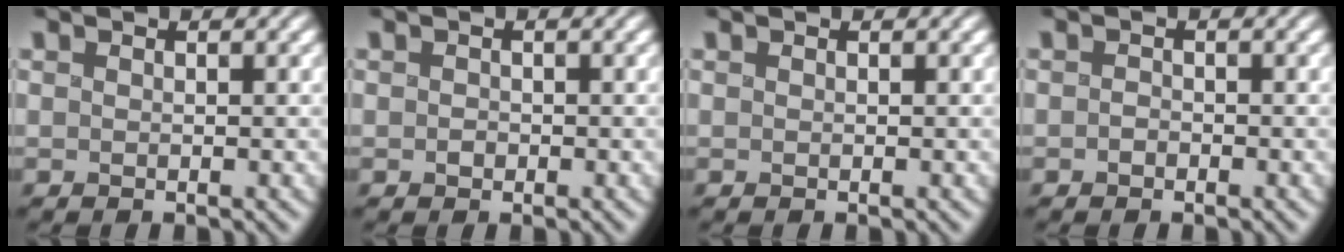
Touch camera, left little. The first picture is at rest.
{"total": 0.8, "force": [-0.4, 0.6, 0.3], "torque": [-0.008, -0.002, -0.011]}
{"total": 0.0}
{"total": 0.9, "force": [-0.7, 0.5, 0.3], "torque": [-0.002, -0.001, -0.018]}